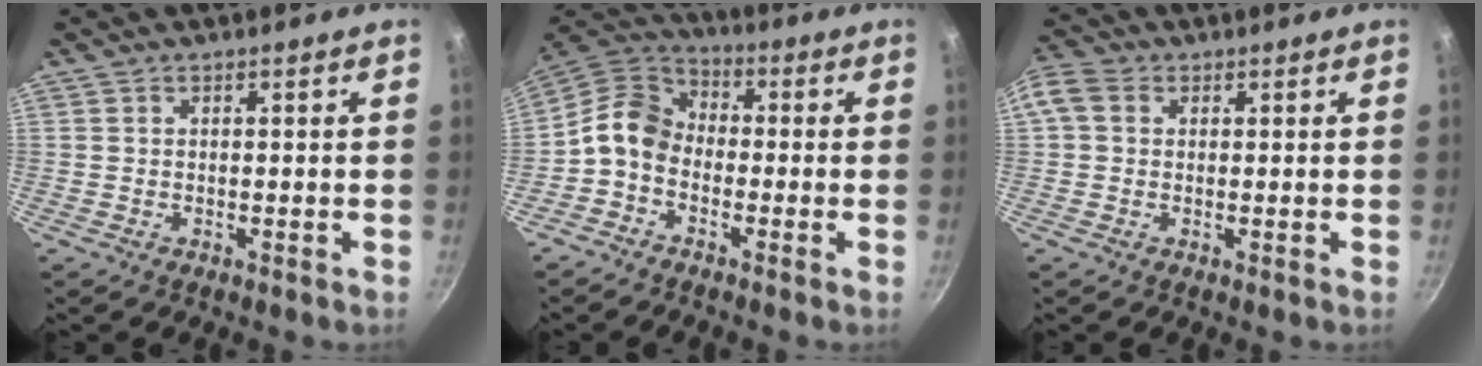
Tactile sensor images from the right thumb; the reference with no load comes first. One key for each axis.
{"total": 9.0, "fx": -2.3, "fy": 6.9, "fz": 5.3, "tx": -0.086, "ty": 0.046, "tz": -0.071}
{"total": 6.2, "fx": 1.3, "fy": 4.9, "fz": 3.5, "tx": -0.077, "ty": 0.017, "tz": 0.012}